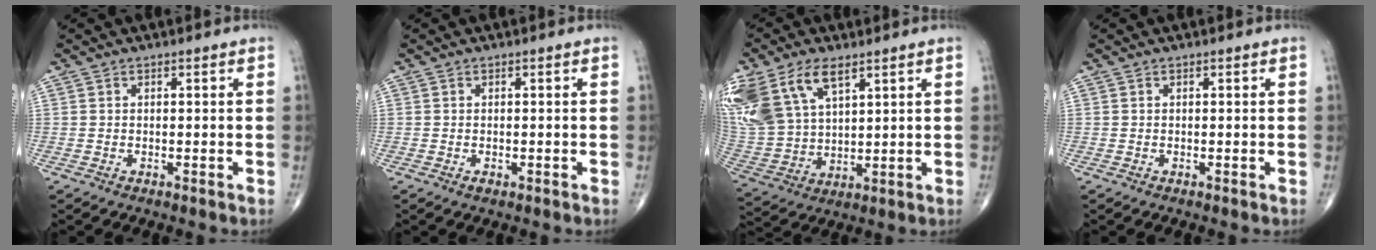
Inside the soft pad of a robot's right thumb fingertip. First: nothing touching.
{"total": 0.9, "force": [-0.3, 0.5, 0.6], "torque": [-0.009, -0.002, -0.004]}
{"total": 19.5, "force": [9.8, 11.0, 12.7], "torque": [-0.294, -0.005, 0.201]}
{"total": 0.0}